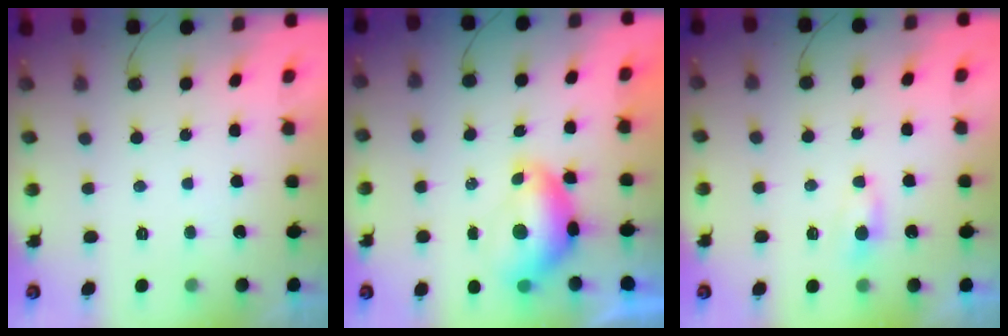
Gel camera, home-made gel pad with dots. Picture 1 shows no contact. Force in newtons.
{"total": 7.7, "press": 7.7, "slide": 0.8}
{"total": 3.8, "press": 3.8, "slide": 0.5}